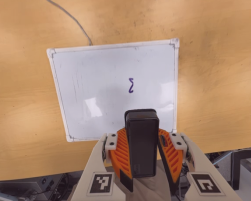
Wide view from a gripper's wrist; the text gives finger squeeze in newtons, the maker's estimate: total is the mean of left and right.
{"total": 8.5, "left": 9.1, "right": 7.9}